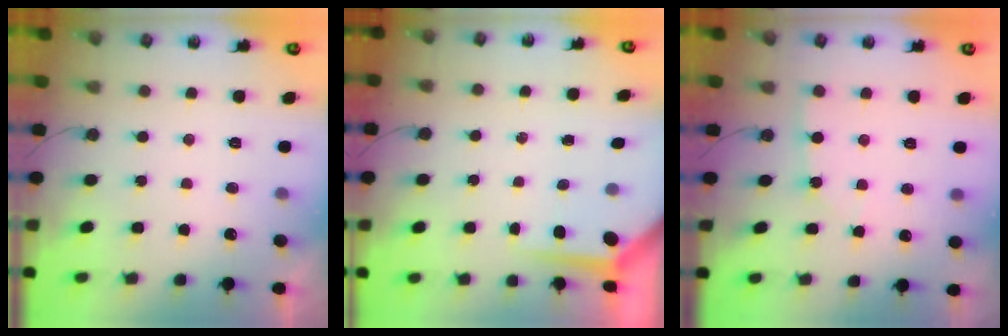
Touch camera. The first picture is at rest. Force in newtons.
{"total": 4.0, "press": 4.0, "slide": 0.2}
{"total": 2.3, "press": 2.3, "slide": 0.3}